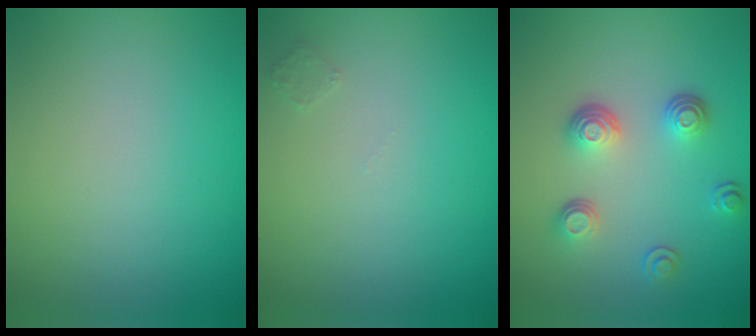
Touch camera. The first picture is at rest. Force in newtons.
{"total": 0.7, "press": 0.7, "slide": 0.0}
{"total": 3.5, "press": 2.6, "slide": 2.4}